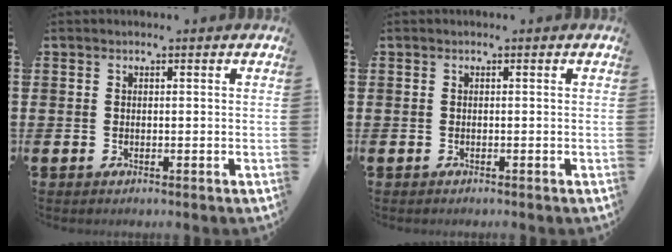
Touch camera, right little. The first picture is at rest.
{"total": 0.0}